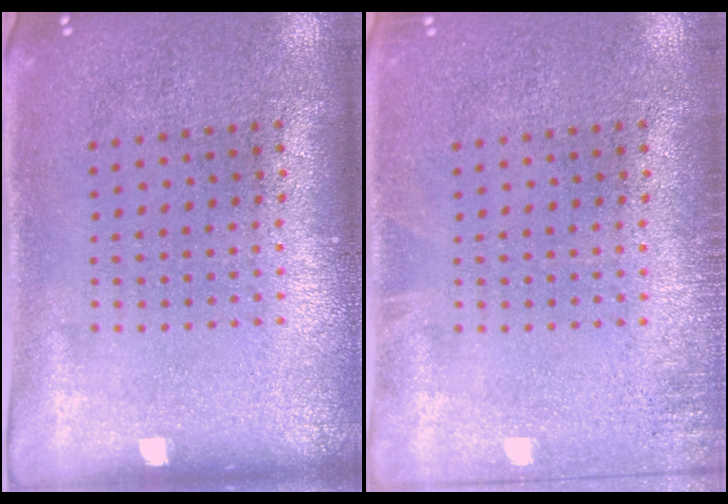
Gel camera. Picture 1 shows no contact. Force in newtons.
{"total": 1.2, "press": 1.1, "slide": 0.2}